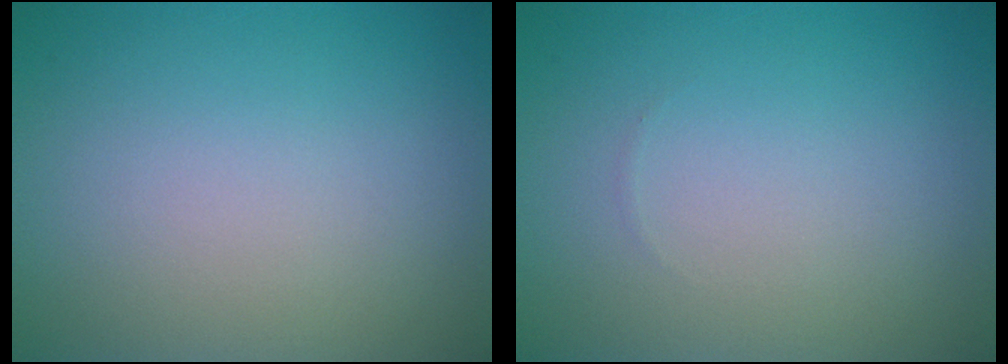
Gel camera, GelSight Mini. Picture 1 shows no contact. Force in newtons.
{"total": 0.0}